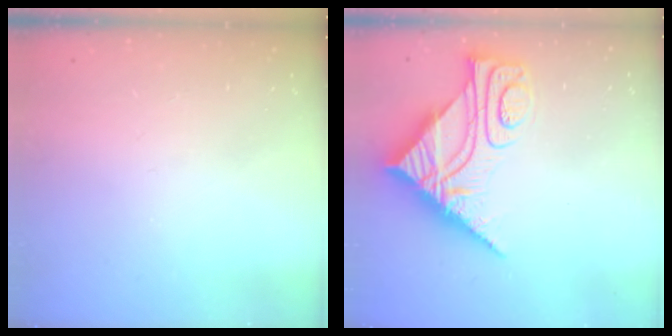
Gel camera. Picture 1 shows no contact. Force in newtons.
{"total": 15.0, "press": 15.0, "slide": 1.6}